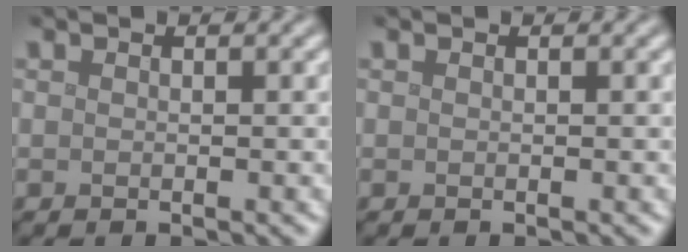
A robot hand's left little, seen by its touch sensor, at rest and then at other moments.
{"total": 0.0}